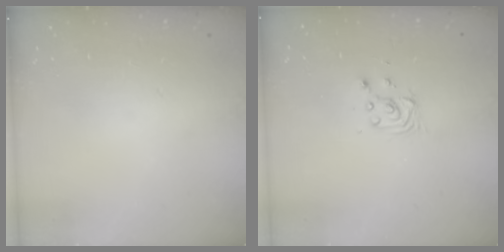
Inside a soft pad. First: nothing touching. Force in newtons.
{"total": 2.8, "press": 2.8, "slide": 0.4}